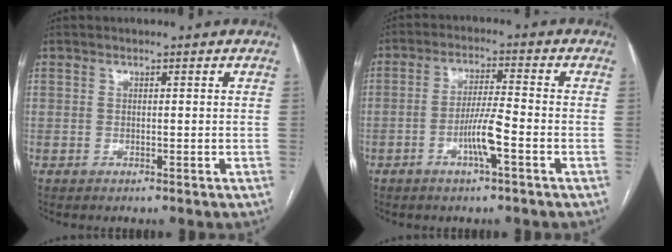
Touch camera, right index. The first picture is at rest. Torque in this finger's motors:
{"motor_torque": [0.99, -0.22, 0.55, 0.12]}